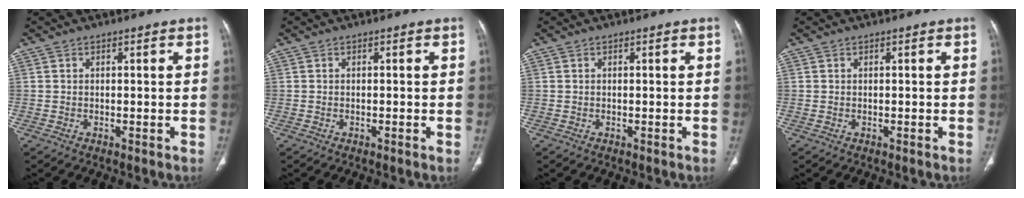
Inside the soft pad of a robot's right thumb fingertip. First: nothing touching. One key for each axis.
{"total": 0.0}
{"total": 0.0}
{"total": 0.0}